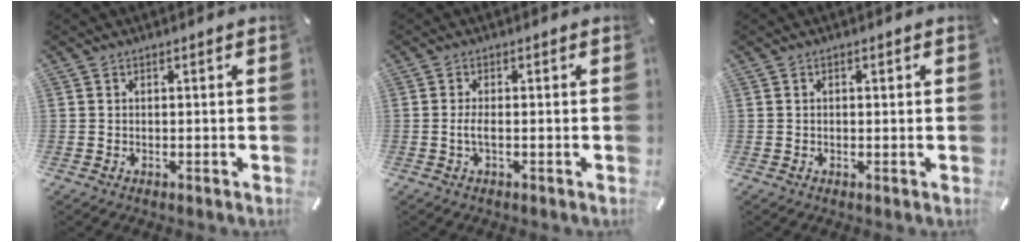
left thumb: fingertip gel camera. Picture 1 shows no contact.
{"total": 2.6, "force": [-0.5, 0.6, 2.5], "torque": [-0.052, -0.003, -0.012]}
{"total": 0.8, "force": [0.1, 0.5, 0.5], "torque": [-0.011, 0.004, -0.001]}